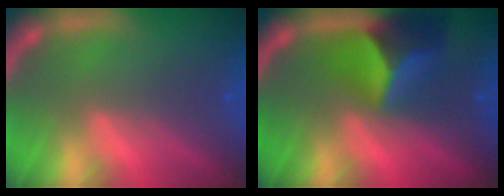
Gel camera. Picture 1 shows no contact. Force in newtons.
{"total": 6.4}